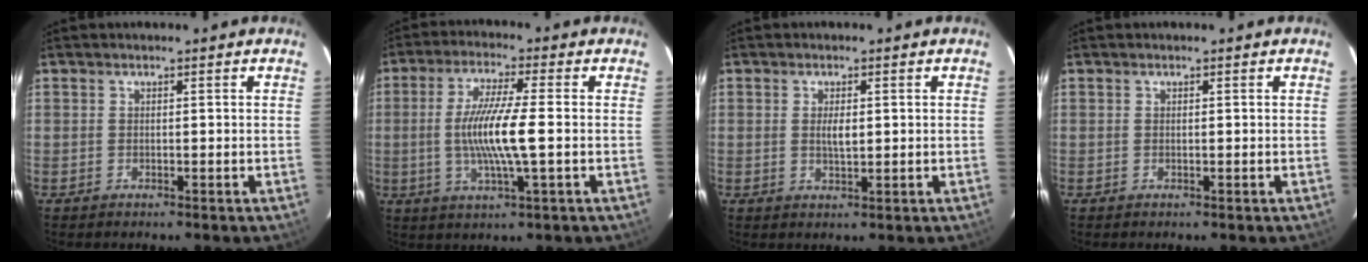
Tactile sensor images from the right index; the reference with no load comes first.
{"total": 10.4, "force": [-1.0, 0.6, 10.4], "torque": [-0.198, -0.007, -0.018]}
{"total": 2.7, "force": [0.3, 1.0, 2.4], "torque": [-0.043, -0.002, 0.008]}
{"total": 0.0}